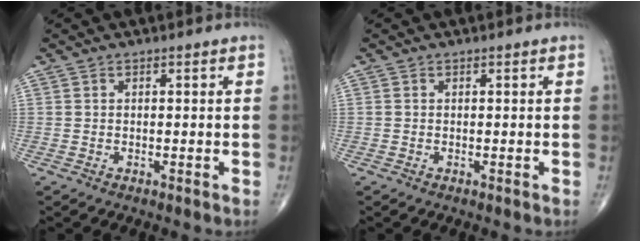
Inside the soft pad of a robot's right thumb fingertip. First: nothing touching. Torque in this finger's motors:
{"motor_torque": [-0.24, 0.60, -0.11, -0.03, 0.00]}